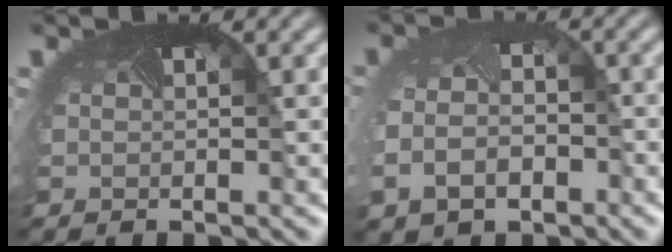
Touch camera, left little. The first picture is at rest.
{"total": 4.8, "force": [-1.6, 3.7, 2.6], "torque": [-0.074, -0.032, -0.020]}